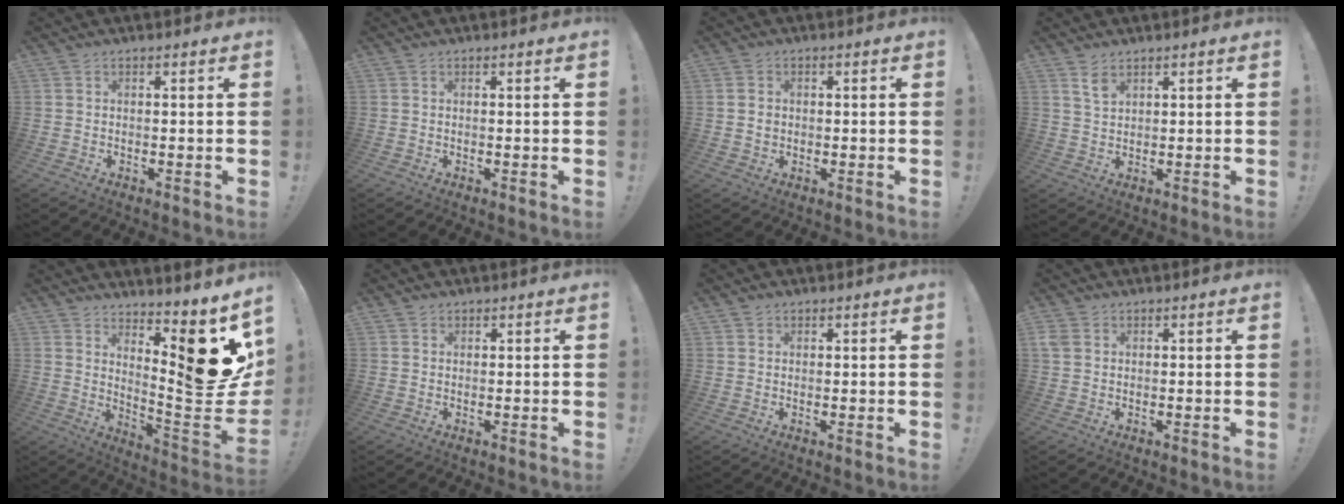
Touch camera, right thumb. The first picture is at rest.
{"total": 0.0}
{"total": 1.9, "force": [0.0, 1.7, 0.8], "torque": [-0.008, 0.002, -0.001]}
{"total": 4.1, "force": [2.8, 2.2, 2.0], "torque": [-0.023, -0.018, 0.048]}
{"total": 18.3, "force": [6.7, 6.4, 15.8], "torque": [-0.170, -0.075, 0.117]}
{"total": 0.6, "force": [0.5, 0.4, -0.1], "torque": [0.007, -0.001, 0.008]}
{"total": 1.2, "force": [0.8, 0.9, 0.1], "torque": [0.006, -0.005, 0.013]}
{"total": 3.1, "force": [1.2, 2.4, 1.6], "torque": [-0.030, 0.003, 0.027]}